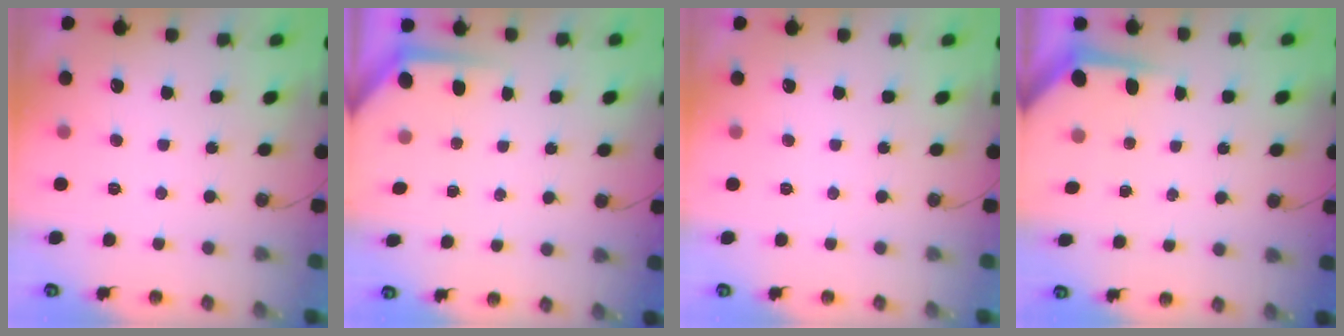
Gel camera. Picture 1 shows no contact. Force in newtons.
{"total": 3.8, "press": 3.8, "slide": 0.4}
{"total": 0.0}
{"total": 3.9, "press": 3.9, "slide": 0.3}